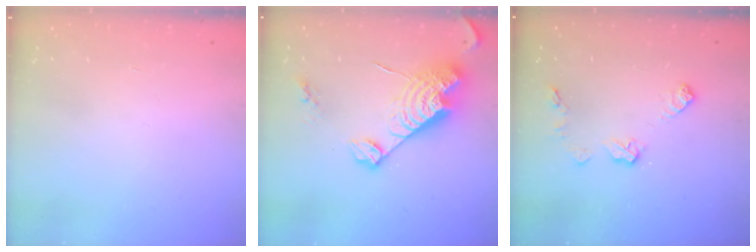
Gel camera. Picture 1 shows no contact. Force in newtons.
{"total": 16.7, "press": 16.7, "slide": 1.3}
{"total": 8.4, "press": 8.4, "slide": 0.3}